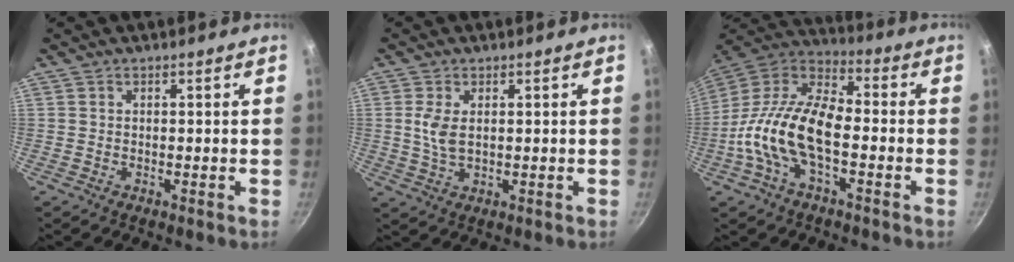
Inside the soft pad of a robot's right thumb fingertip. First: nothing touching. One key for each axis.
{"total": 4.6, "fx": 0.8, "fy": 2.6, "fz": 3.8, "tx": -0.077, "ty": -0.003, "tz": 0.018}
{"total": 17.6, "fx": -3.9, "fy": 8.9, "fz": 14.7, "tx": -0.266, "ty": 0.043, "tz": -0.091}